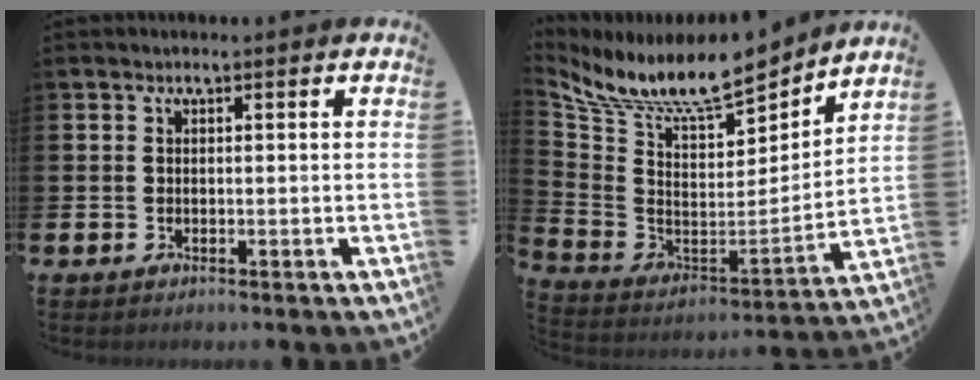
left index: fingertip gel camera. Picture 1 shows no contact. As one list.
[{"total": 9.6, "force": [8.7, 1.5, 3.8], "torque": [-0.119, -0.064, 0.150]}]